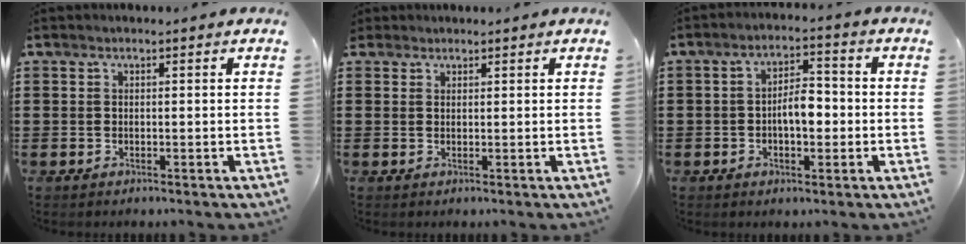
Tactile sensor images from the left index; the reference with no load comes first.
{"total": 1.0, "force": [0.9, 0.5, 0.0], "torque": [-0.003, 0.003, 0.018]}
{"total": 5.3, "force": [-0.9, 2.5, 4.5], "torque": [-0.074, 0.007, -0.021]}